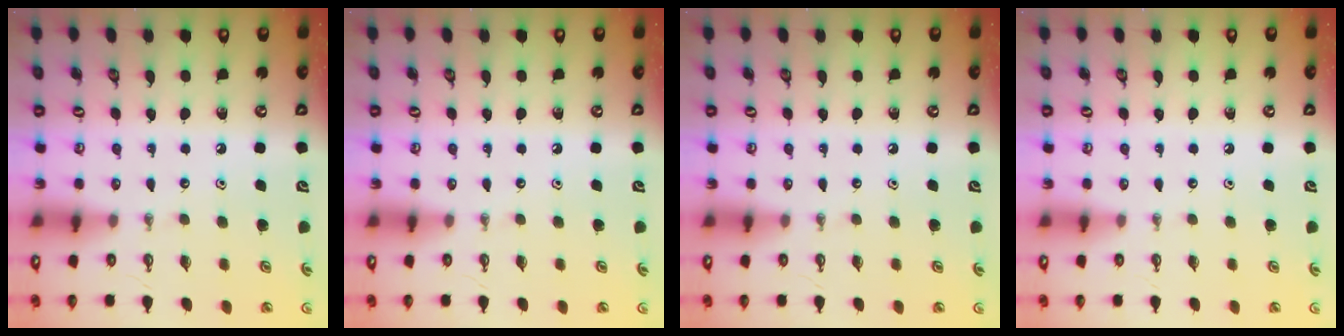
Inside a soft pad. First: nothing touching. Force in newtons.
{"total": 0.0}
{"total": 0.0}
{"total": 1.0, "press": 0.0, "slide": 1.0}